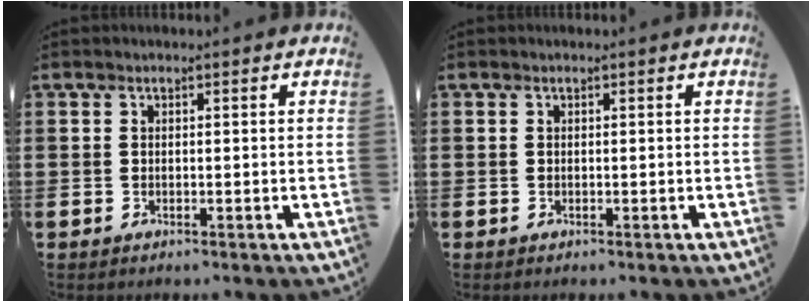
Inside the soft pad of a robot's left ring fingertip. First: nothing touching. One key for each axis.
{"total": 0.0}